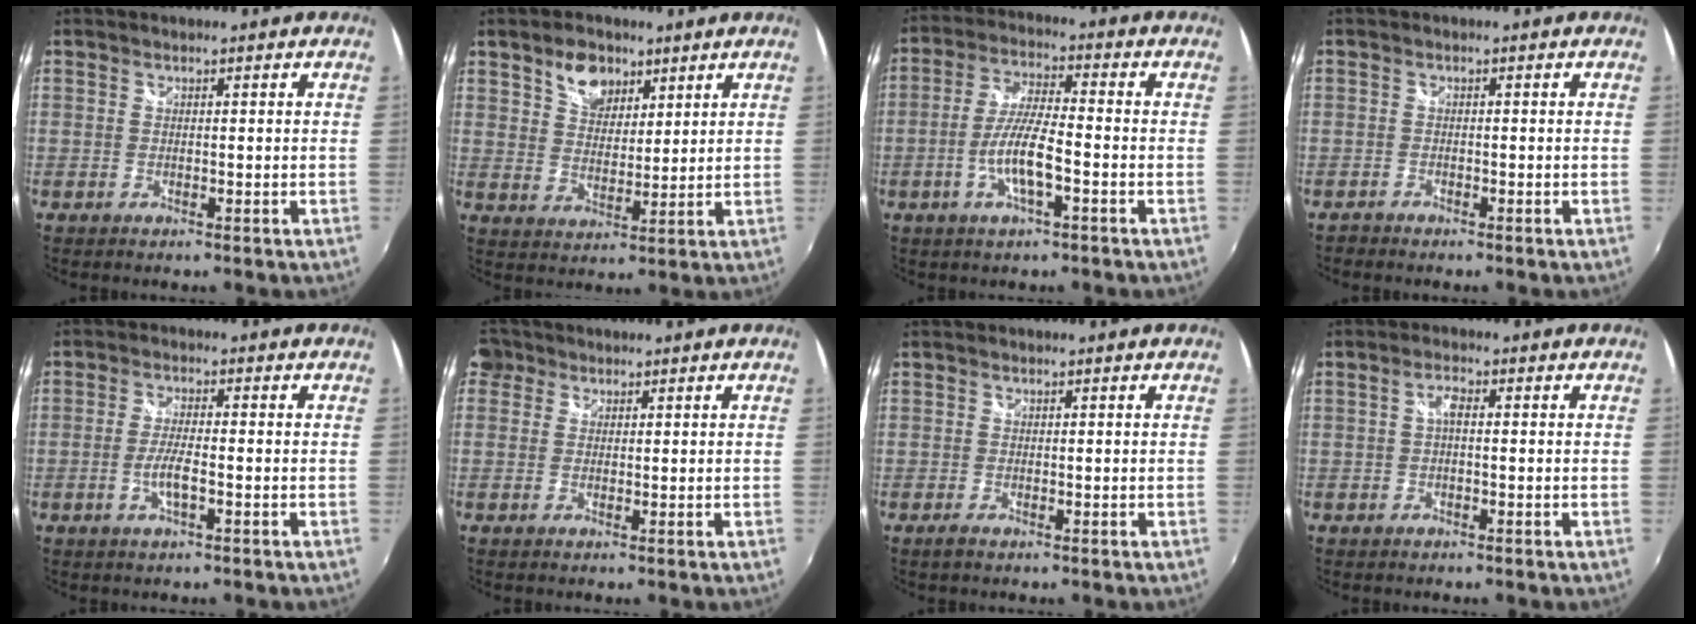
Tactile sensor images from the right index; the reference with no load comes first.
{"total": 7.3, "force": [4.5, 4.7, 3.4], "torque": [-0.050, 0.010, 0.081]}
{"total": 8.6, "force": [-3.1, 1.5, 7.9], "torque": [-0.161, 0.000, -0.058]}
{"total": 1.3, "force": [-1.3, 0.4, 0.0], "torque": [-0.006, -0.002, -0.025]}
{"total": 4.1, "force": [-1.5, 0.6, 3.8], "torque": [-0.078, -0.003, -0.029]}
{"total": 3.8, "force": [0.7, 3.6, 1.0], "torque": [-0.022, 0.012, 0.002]}
{"total": 1.0, "force": [-0.6, 0.7, 0.4], "torque": [-0.010, -0.004, -0.014]}
{"total": 1.9, "force": [0.0, 0.7, 1.8], "torque": [-0.036, 0.007, -0.003]}